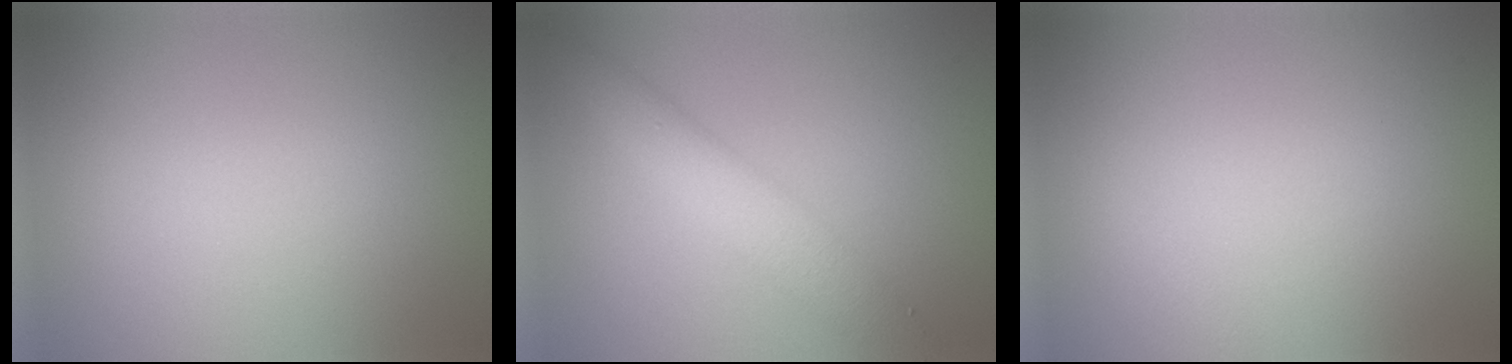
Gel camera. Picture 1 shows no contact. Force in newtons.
{"total": 4.2, "press": 4.2, "slide": 0.2}
{"total": 0.5, "press": 0.5, "slide": 0.0}